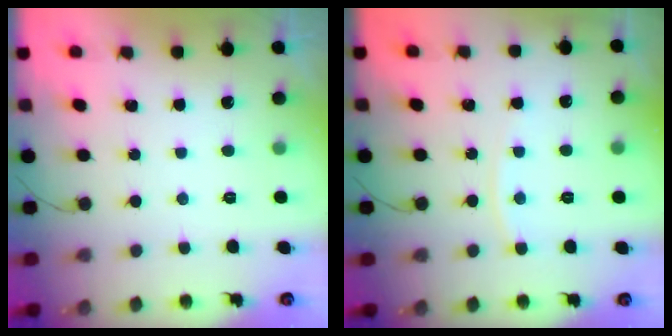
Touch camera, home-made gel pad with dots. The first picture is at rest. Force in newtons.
{"total": 4.9, "press": 4.8, "slide": 0.7}